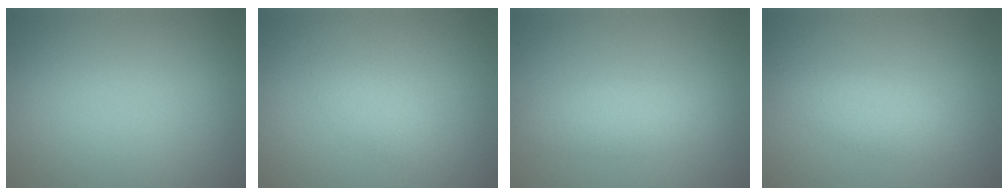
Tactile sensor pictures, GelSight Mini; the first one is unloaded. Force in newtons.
{"total": 1.1, "press": 1.1, "slide": 0.1}
{"total": 2.4, "press": 2.4, "slide": 0.1}
{"total": 2.3, "press": 2.3, "slide": 0.1}